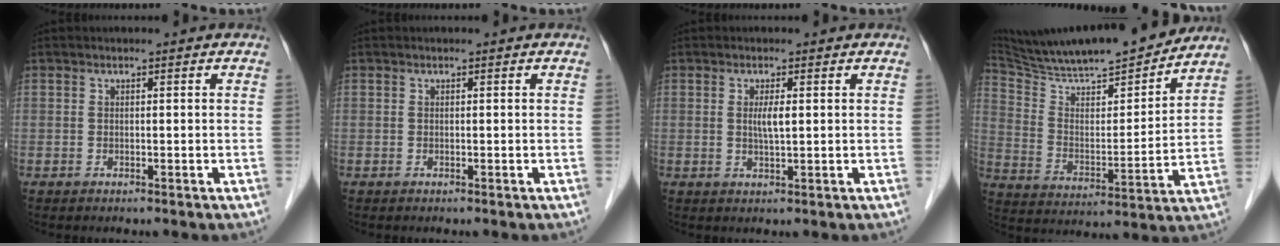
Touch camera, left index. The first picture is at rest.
{"total": 0.0}
{"total": 2.1, "force": [-0.7, 0.2, 2.0], "torque": [-0.039, -0.007, -0.012]}
{"total": 19.9, "force": [18.1, 1.4, 8.2], "torque": [-0.142, -0.011, 0.286]}